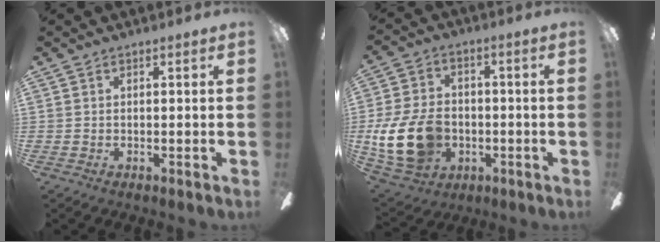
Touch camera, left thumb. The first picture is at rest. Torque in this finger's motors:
{"motor_torque": [0.61, 2.60, 1.19, -0.11, 0.43]}